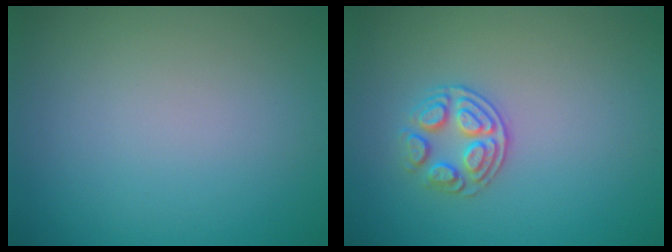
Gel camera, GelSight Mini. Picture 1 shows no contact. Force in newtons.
{"total": 2.7, "press": 2.4, "slide": 1.1}